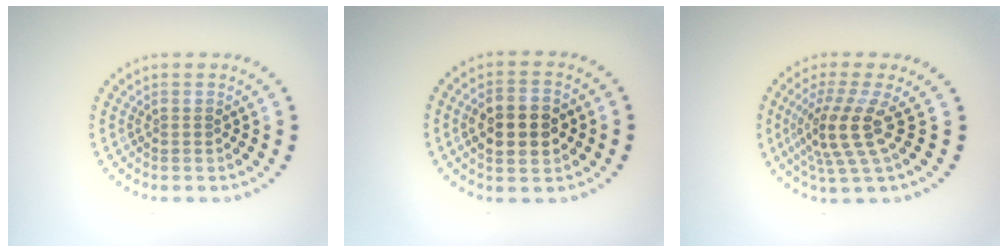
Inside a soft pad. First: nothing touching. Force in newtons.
{"total": 5.0, "press": 5.0, "slide": 0.3}
{"total": 4.2, "press": 3.0, "slide": 3.0}